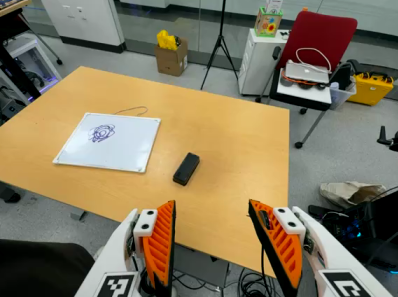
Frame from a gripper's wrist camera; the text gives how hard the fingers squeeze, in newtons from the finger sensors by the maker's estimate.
{"total": 0.0}